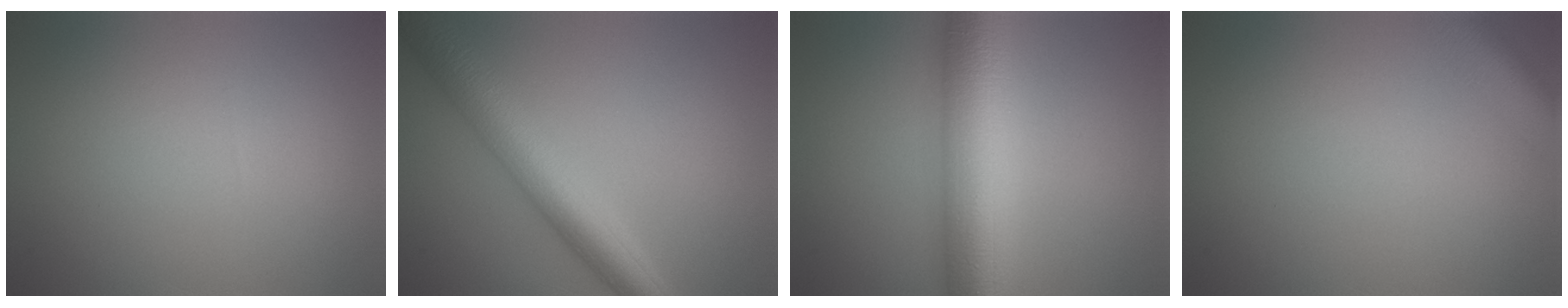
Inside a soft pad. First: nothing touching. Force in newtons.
{"total": 7.4, "press": 7.4, "slide": 0.2}
{"total": 11.0, "press": 11.0, "slide": 0.0}
{"total": 4.2, "press": 4.2, "slide": 0.2}